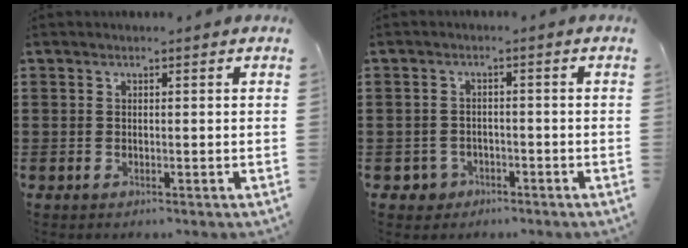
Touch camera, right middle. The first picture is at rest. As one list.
[{"total": 2.3, "force": [-1.7, 1.5, 0.1], "torque": [-0.010, 0.002, -0.039]}]